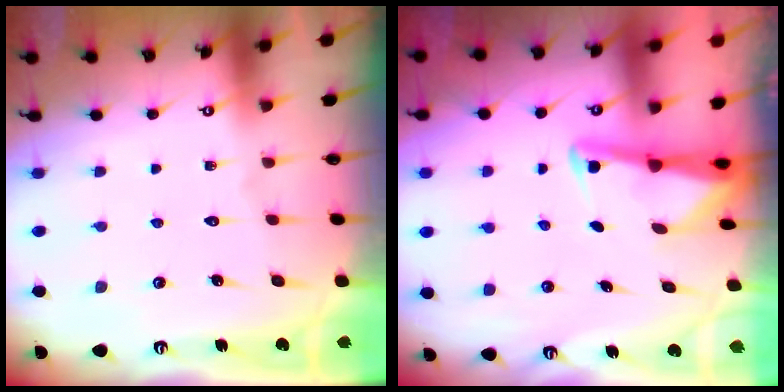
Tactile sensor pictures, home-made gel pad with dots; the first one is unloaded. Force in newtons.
{"total": 3.0, "press": 3.0, "slide": 0.4}